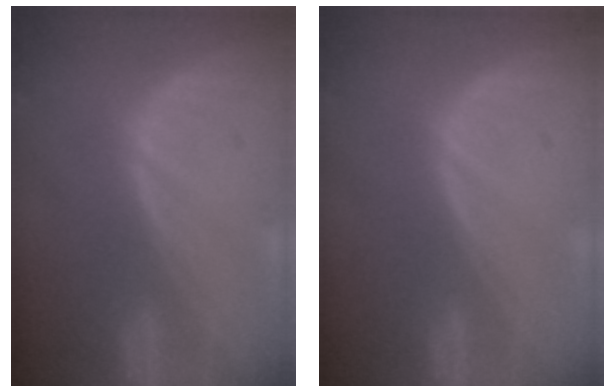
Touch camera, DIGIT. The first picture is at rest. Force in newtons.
{"total": 0.0}